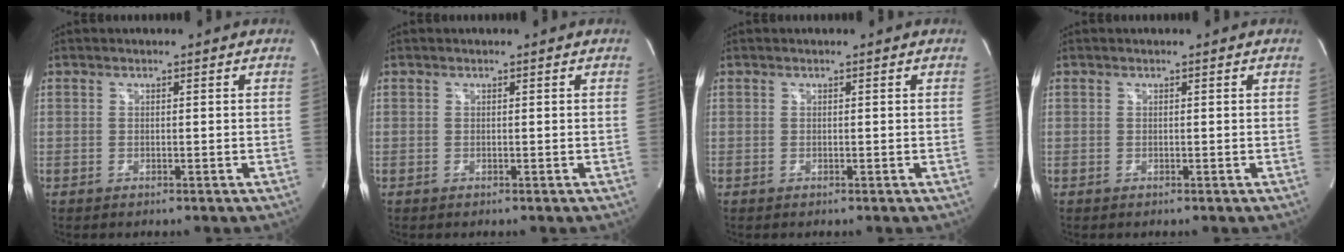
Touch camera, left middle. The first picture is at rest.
{"total": 0.0}
{"total": 0.0}
{"total": 0.0}